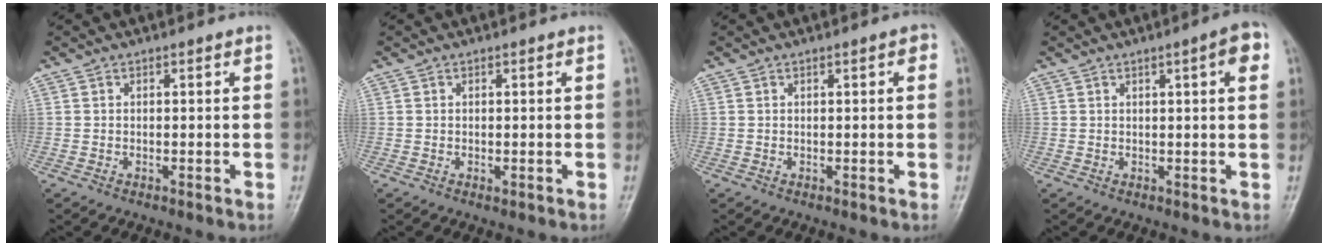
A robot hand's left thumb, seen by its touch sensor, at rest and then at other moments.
{"total": 0.7, "force": [0.2, 0.4, 0.6], "torque": [-0.008, -0.002, 0.006]}
{"total": 1.5, "force": [0.5, 0.5, 1.3], "torque": [-0.015, 0.002, 0.005]}
{"total": 4.5, "force": [1.8, 0.6, 4.1], "torque": [-0.051, 0.000, 0.022]}